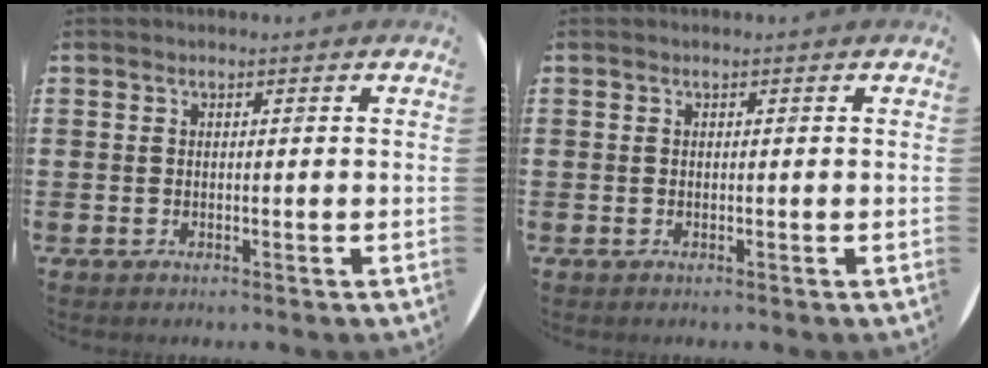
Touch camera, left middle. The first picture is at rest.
{"total": 0.0}